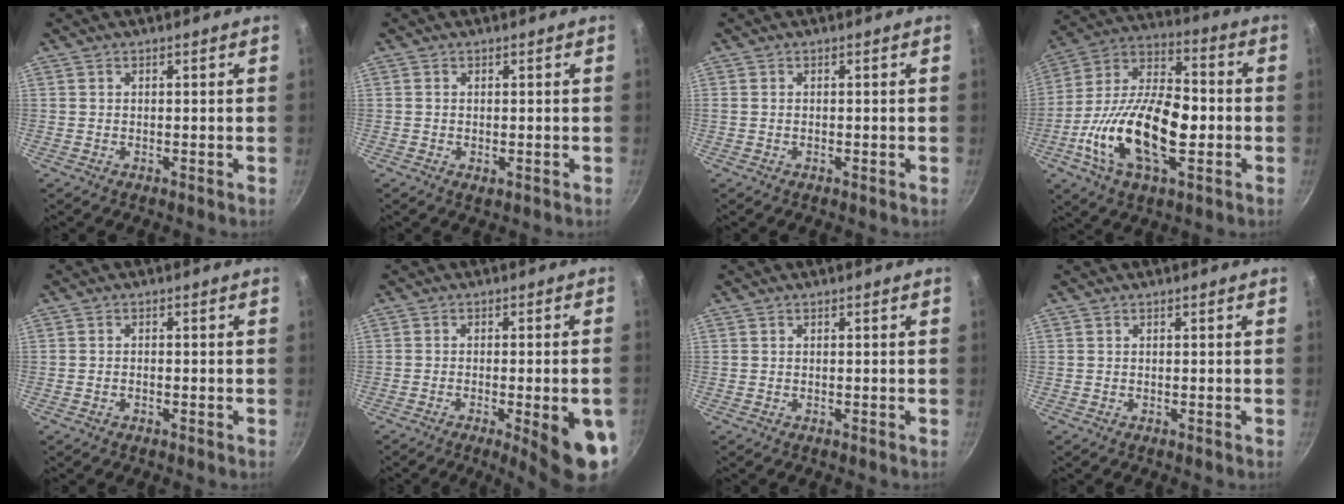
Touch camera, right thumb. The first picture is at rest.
{"total": 1.1, "force": [-0.2, 0.7, 0.9], "torque": [-0.014, -0.003, -0.002]}
{"total": 0.8, "force": [-0.2, 0.4, 0.7], "torque": [-0.013, 0.002, -0.004]}
{"total": 22.1, "force": [-4.5, 11.3, 18.5], "torque": [-0.323, 0.038, -0.092]}
{"total": 0.9, "force": [-0.5, 0.6, 0.6], "torque": [-0.014, 0.006, -0.012]}
{"total": 13.0, "force": [-4.3, 3.0, 11.9], "torque": [-0.126, 0.010, -0.051]}
{"total": 0.0}
{"total": 0.0}